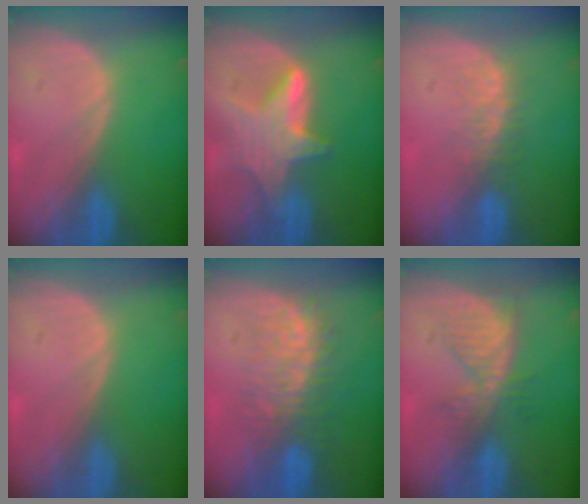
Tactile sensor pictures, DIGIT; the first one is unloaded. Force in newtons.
{"total": 6.6, "press": 6.6, "slide": 0.2}
{"total": 3.3, "press": 3.0, "slide": 1.4}
{"total": 0.0}
{"total": 7.7, "press": 7.7, "slide": 1.2}
{"total": 5.8, "press": 5.8, "slide": 0.2}